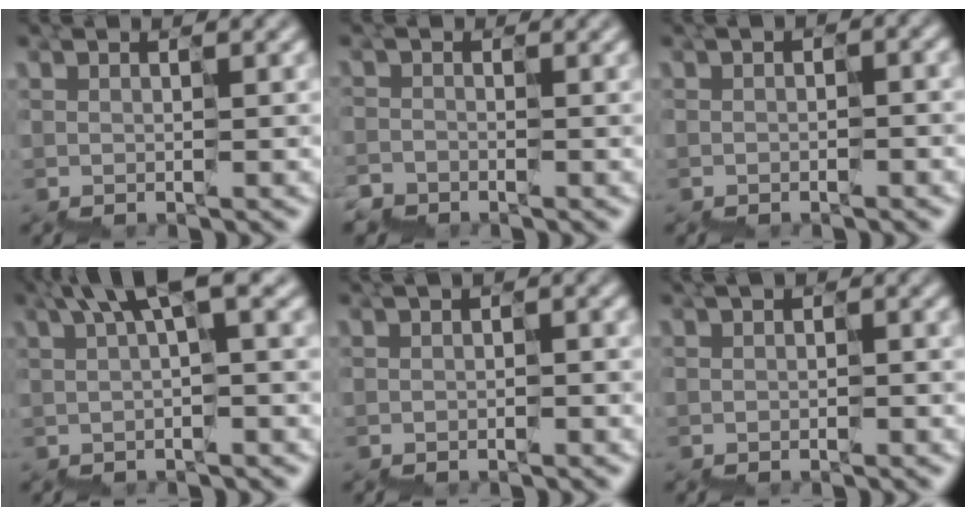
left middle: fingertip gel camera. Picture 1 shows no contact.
{"total": 1.9, "force": [-1.3, 0.1, -1.3], "torque": [0.029, -0.012, -0.030]}
{"total": 1.4, "force": [-0.4, 0.8, 1.1], "torque": [-0.013, 0.011, -0.008]}
{"total": 4.2, "force": [1.9, 0.8, 3.6], "torque": [-0.060, 0.016, 0.029]}
{"total": 1.4, "force": [-0.4, 0.8, 1.1], "torque": [-0.011, 0.009, -0.010]}
{"total": 0.9, "force": [-0.6, 0.4, 0.5], "torque": [-0.003, 0.003, -0.012]}